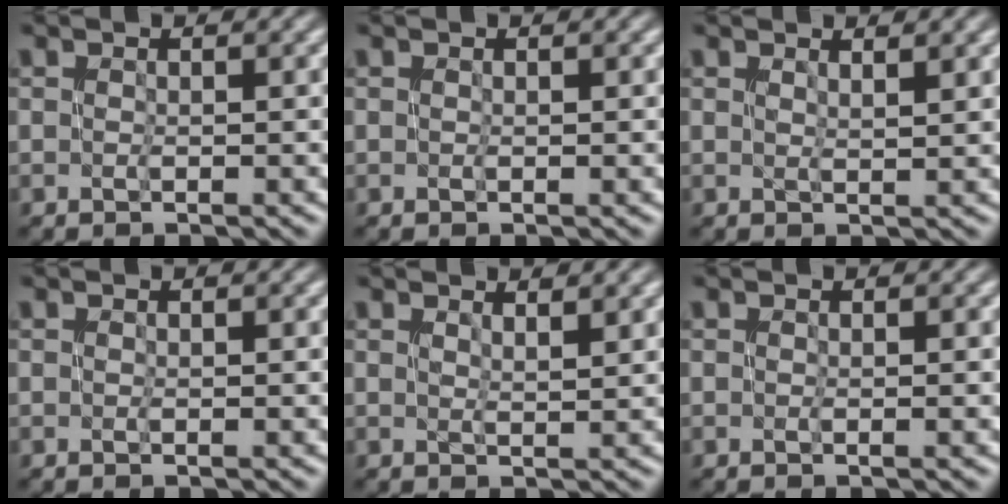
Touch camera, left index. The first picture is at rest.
{"total": 0.0}
{"total": 1.0, "force": [0.7, 0.2, 0.6], "torque": [-0.012, 0.000, 0.015]}
{"total": 0.0}
{"total": 1.3, "force": [0.9, 0.2, 0.9], "torque": [-0.014, -0.001, 0.018]}
{"total": 0.6, "force": [-0.1, 0.2, 0.5], "torque": [-0.008, 0.000, -0.001]}